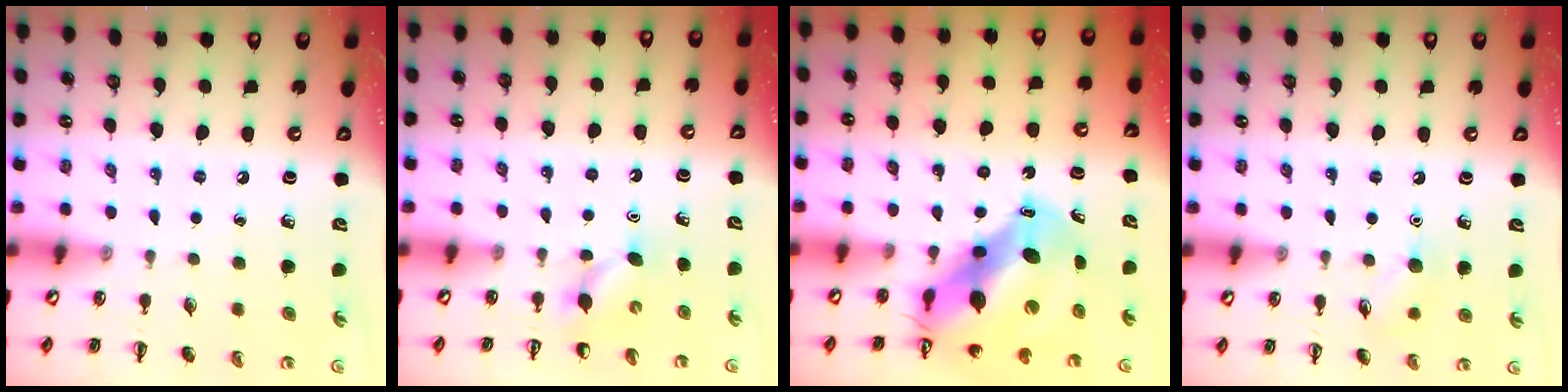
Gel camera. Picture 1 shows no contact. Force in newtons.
{"total": 4.2, "press": 4.0, "slide": 1.3}
{"total": 12.1, "press": 11.5, "slide": 3.7}
{"total": 6.6, "press": 6.4, "slide": 1.4}